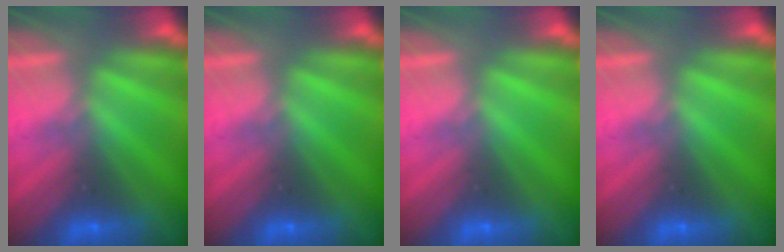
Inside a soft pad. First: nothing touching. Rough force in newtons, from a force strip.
{"total": 0.0}
{"total": 0.0}
{"total": 0.0}